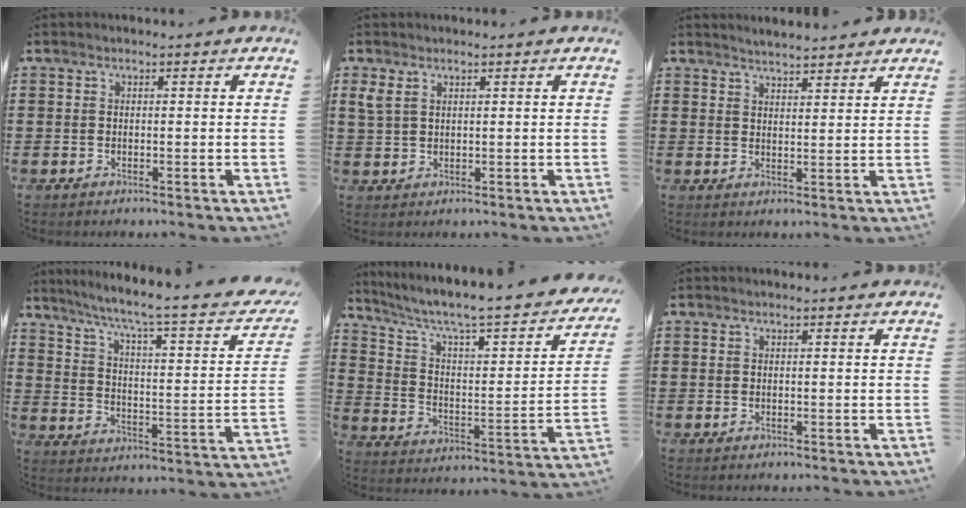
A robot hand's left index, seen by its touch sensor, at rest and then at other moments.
{"total": 2.2, "force": [1.3, 1.2, 1.3], "torque": [-0.031, 0.005, 0.024]}
{"total": 2.7, "force": [2.7, -0.1, 0.1], "torque": [-0.008, -0.005, 0.051]}
{"total": 6.2, "force": [4.3, -0.4, 4.5], "torque": [-0.104, -0.039, 0.060]}
{"total": 5.8, "force": [4.1, 0.8, 4.0], "torque": [-0.097, -0.039, 0.059]}
{"total": 0.0}